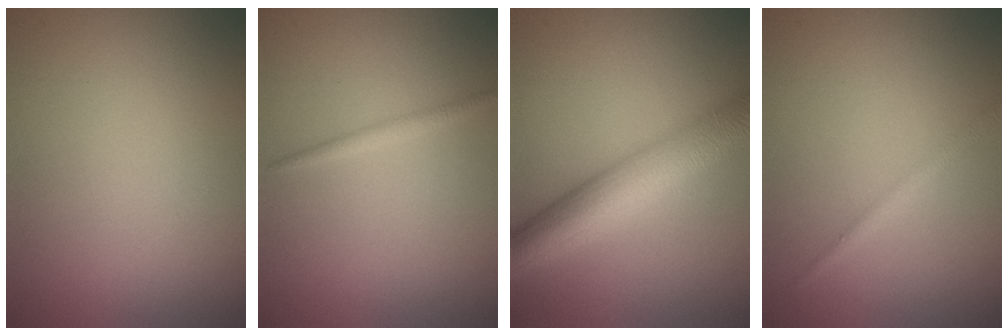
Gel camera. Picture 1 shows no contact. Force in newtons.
{"total": 1.0, "press": 1.0, "slide": 0.0}
{"total": 8.6, "press": 8.6, "slide": 0.2}
{"total": 1.5, "press": 1.5, "slide": 0.1}